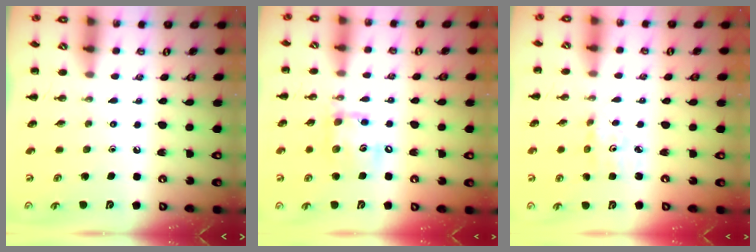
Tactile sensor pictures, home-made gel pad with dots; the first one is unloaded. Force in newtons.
{"total": 12.5, "press": 12.3, "slide": 2.2}
{"total": 2.0, "press": 2.0, "slide": 0.2}